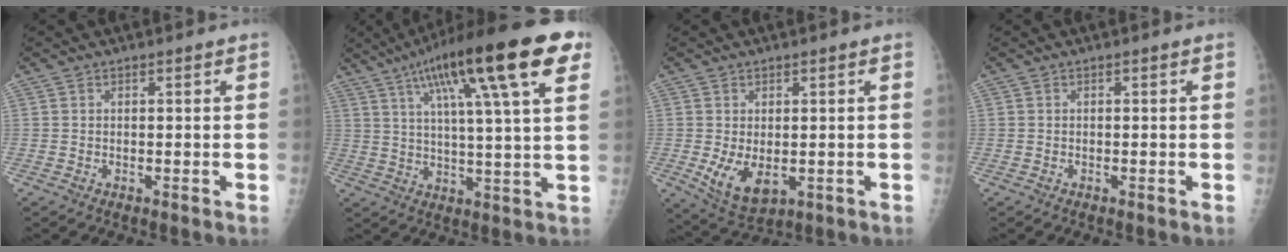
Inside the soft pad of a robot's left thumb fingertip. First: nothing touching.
{"total": 22.7, "force": [11.0, 4.3, 19.4], "torque": [-0.298, 0.002, 0.166]}
{"total": 7.1, "force": [-0.7, 4.1, 5.8], "torque": [-0.091, -0.019, 0.004]}
{"total": 0.0}